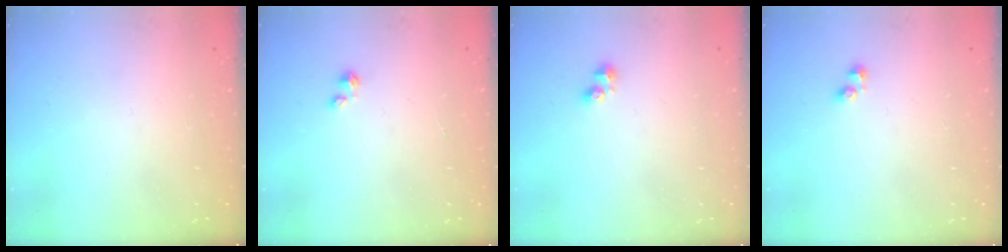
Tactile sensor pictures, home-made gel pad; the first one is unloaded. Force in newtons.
{"total": 0.0}
{"total": 2.2, "press": 2.2, "slide": 0.5}
{"total": 1.9, "press": 1.9, "slide": 0.5}